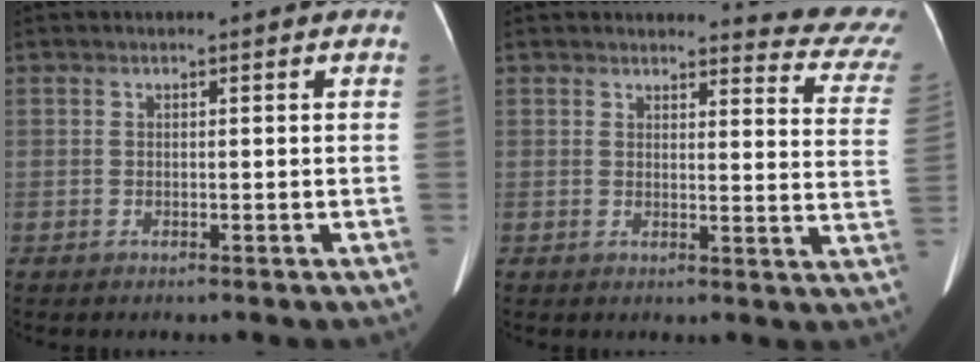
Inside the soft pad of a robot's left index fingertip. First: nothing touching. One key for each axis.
{"total": 10.9, "fx": 10.6, "fy": 1.1, "fz": 2.0, "tx": 0.004, "ty": -0.087, "tz": 0.082}